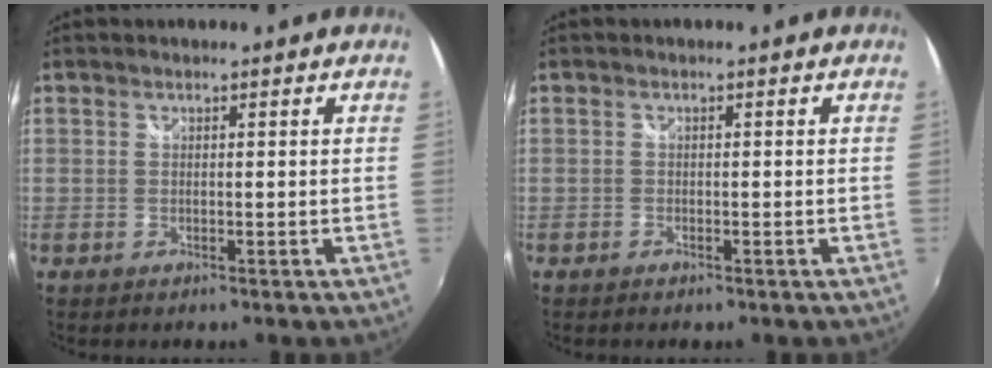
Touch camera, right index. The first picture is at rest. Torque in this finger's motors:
{"motor_torque": [0.13, -0.14, 0.04, -0.01]}